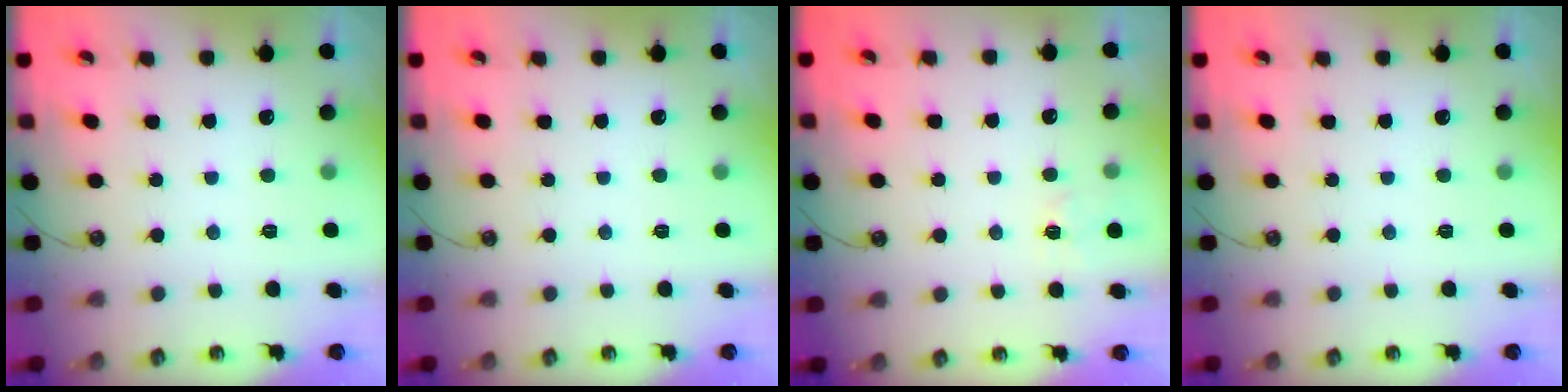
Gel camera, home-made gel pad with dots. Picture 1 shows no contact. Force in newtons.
{"total": 0.0}
{"total": 3.6, "press": 3.6, "slide": 0.3}
{"total": 0.0}